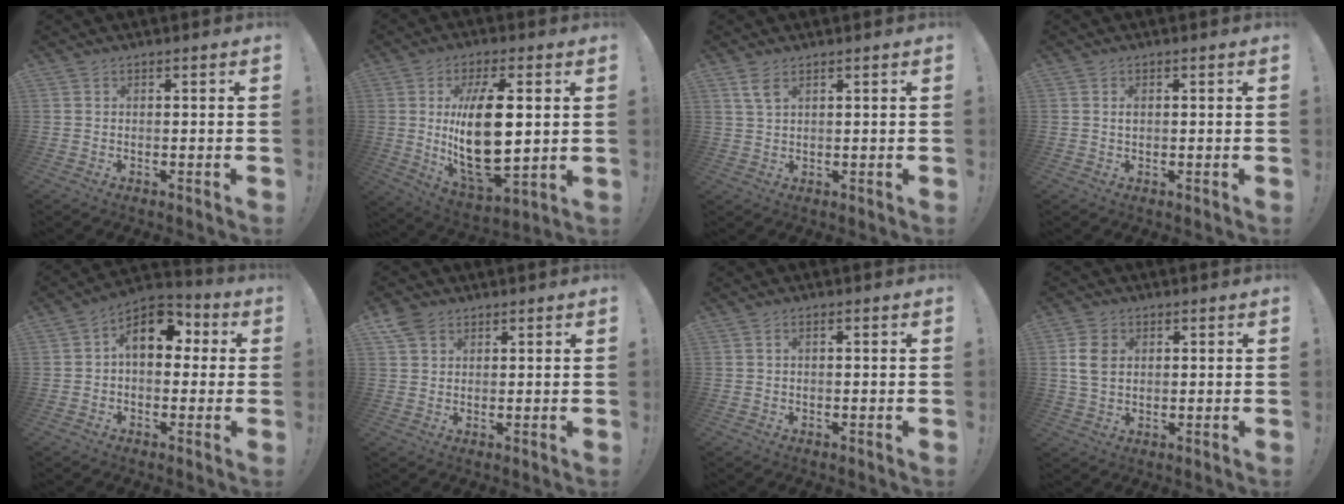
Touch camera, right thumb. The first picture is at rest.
{"total": 20.3, "force": [2.7, 9.2, 17.9], "torque": [-0.336, -0.027, 0.043]}
{"total": 3.8, "force": [2.0, 1.4, 2.8], "torque": [-0.052, -0.004, 0.037]}
{"total": 0.8, "force": [0.4, 0.5, 0.4], "torque": [-0.005, 0.001, 0.006]}
{"total": 12.7, "force": [3.3, 8.4, 8.9], "torque": [-0.132, 0.007, 0.067]}
{"total": 5.0, "force": [2.9, 3.5, 1.9], "torque": [-0.037, -0.005, 0.057]}
{"total": 1.1, "force": [0.0, 0.5, 1.0], "torque": [-0.027, 0.007, 0.001]}
{"total": 7.3, "force": [1.8, 5.5, 4.4], "torque": [-0.086, 0.008, 0.037]}